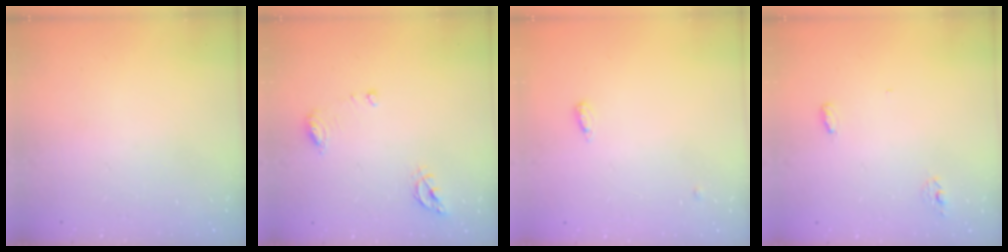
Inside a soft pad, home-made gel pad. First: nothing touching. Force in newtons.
{"total": 7.9, "press": 7.8, "slide": 0.9}
{"total": 3.6, "press": 3.5, "slide": 0.7}
{"total": 5.2, "press": 4.4, "slide": 2.7}